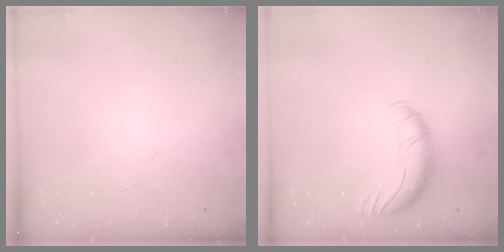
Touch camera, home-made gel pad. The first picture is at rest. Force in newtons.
{"total": 10.1, "press": 9.8, "slide": 2.2}